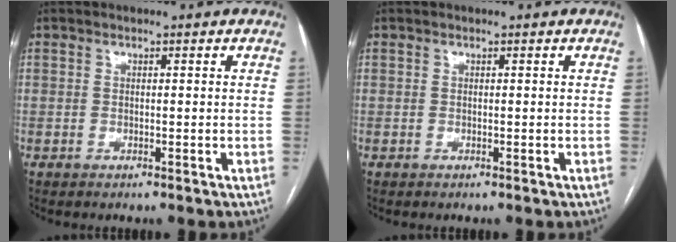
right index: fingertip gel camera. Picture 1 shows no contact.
{"total": 0.0}